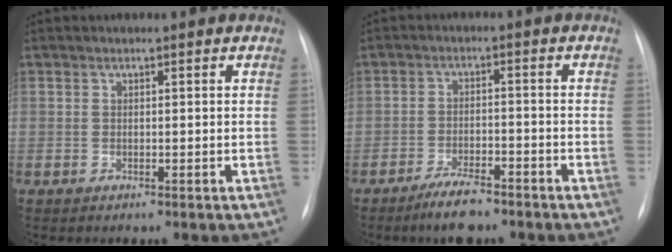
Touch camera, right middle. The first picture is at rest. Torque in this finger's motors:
{"motor_torque": [0.25, -0.40, 0.18, 0.08]}